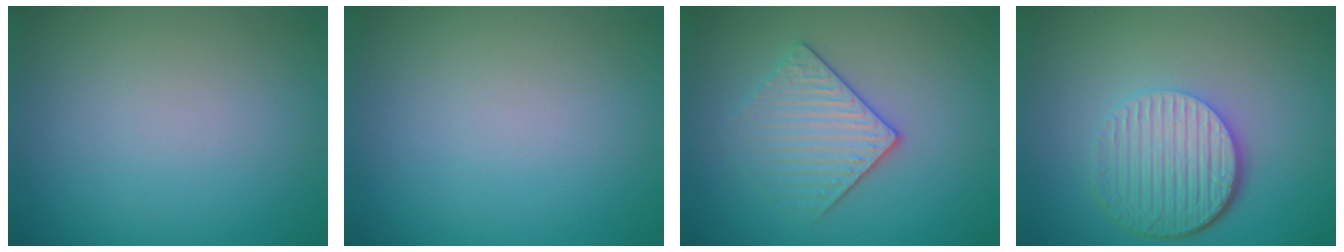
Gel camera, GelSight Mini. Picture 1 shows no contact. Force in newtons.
{"total": 0.0}
{"total": 3.2, "press": 3.0, "slide": 1.2}
{"total": 5.6, "press": 4.1, "slide": 3.9}